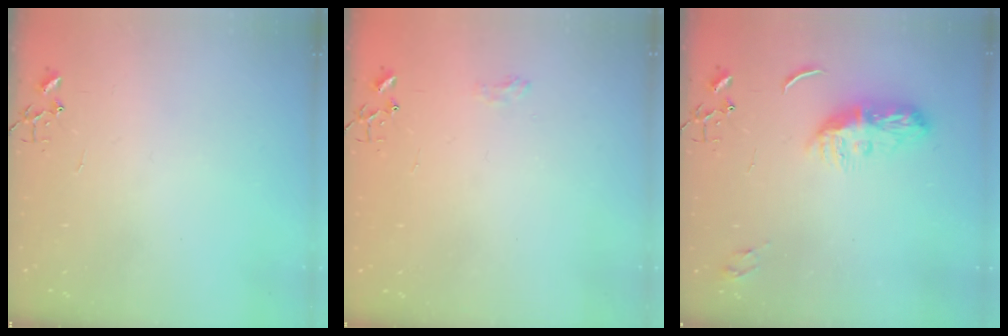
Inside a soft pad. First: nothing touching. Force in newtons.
{"total": 6.3, "press": 6.3, "slide": 0.8}
{"total": 9.4, "press": 9.4, "slide": 0.4}